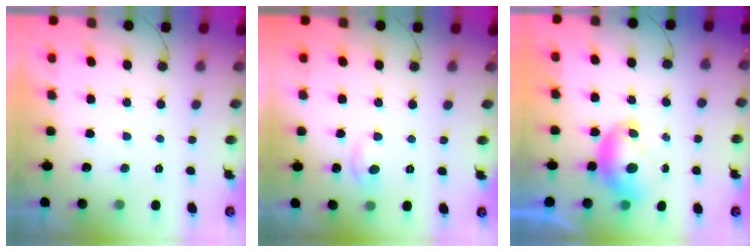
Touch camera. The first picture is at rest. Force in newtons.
{"total": 3.5, "press": 3.5, "slide": 0.5}
{"total": 7.2, "press": 7.1, "slide": 0.6}